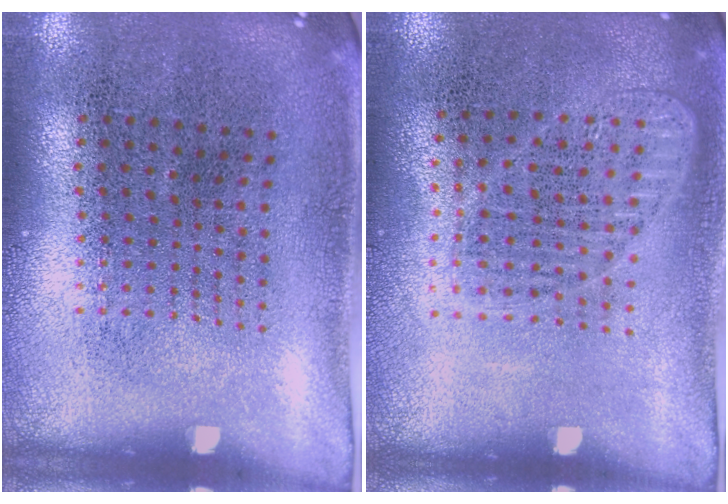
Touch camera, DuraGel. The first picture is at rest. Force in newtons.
{"total": 1.2, "press": 1.1, "slide": 0.3}